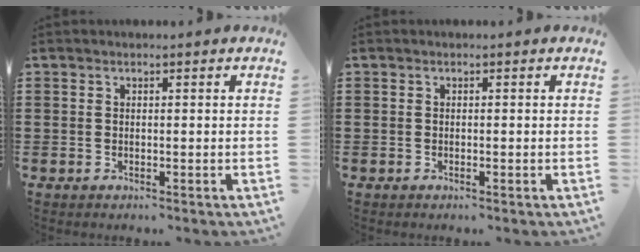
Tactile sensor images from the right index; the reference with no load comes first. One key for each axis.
{"total": 0.0}